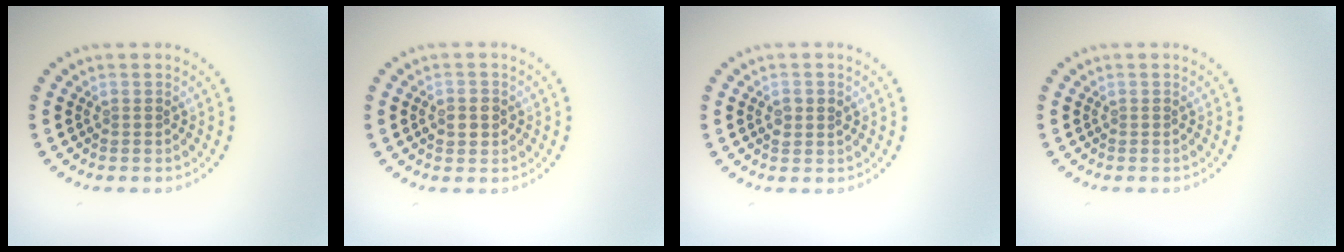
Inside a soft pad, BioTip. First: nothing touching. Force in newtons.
{"total": 1.9, "press": 1.8, "slide": 0.4}
{"total": 1.4, "press": 1.4, "slide": 0.3}
{"total": 0.0}